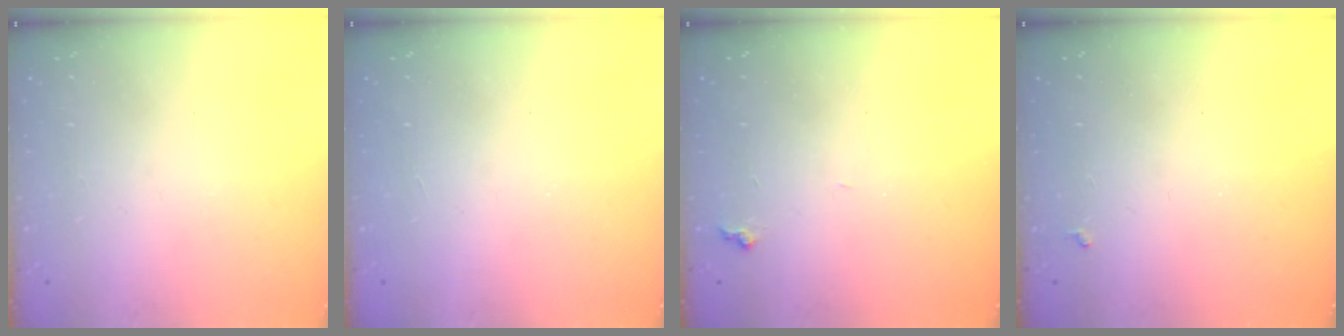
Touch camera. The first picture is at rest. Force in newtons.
{"total": 1.0, "press": 1.0, "slide": 0.1}
{"total": 6.1, "press": 6.1, "slide": 0.7}
{"total": 3.0, "press": 2.9, "slide": 0.5}